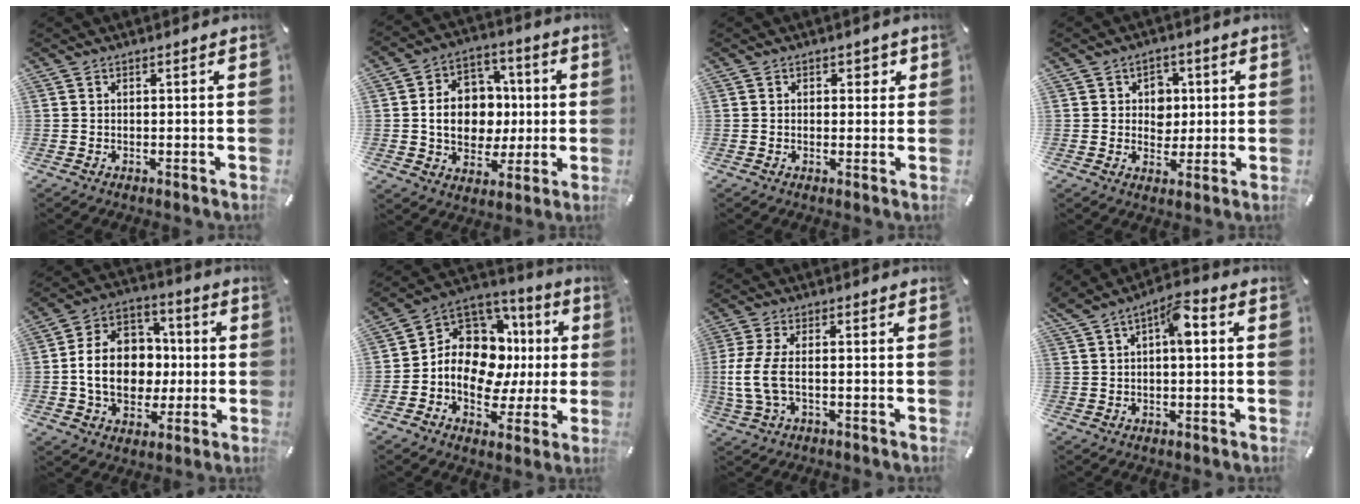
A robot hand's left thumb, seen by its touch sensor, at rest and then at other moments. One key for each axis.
{"total": 13.3, "fx": -0.2, "fy": 11.2, "fz": 7.3, "tx": -0.129, "ty": 0.013, "tz": 0.003}
{"total": 2.0, "fx": 0.4, "fy": 1.7, "fz": 1.0, "tx": 0.002, "ty": -0.003, "tz": -0.001}
{"total": 6.1, "fx": 0.9, "fy": 5.5, "fz": 2.3, "tx": -0.029, "ty": 0.002, "tz": 0.010}
{"total": 15.4, "fx": -1.6, "fy": 12.6, "fz": 8.7, "tx": -0.179, "ty": 0.019, "tz": -0.024}
{"total": 13.4, "fx": 0.7, "fy": 10.9, "fz": 7.7, "tx": -0.133, "ty": -0.027, "tz": 0.018}
{"total": 7.8, "fx": -0.9, "fy": 3.0, "fz": 7.2, "tx": -0.163, "ty": -0.015, "tz": -0.019}
{"total": 7.6, "fx": 2.3, "fy": 3.3, "fz": 6.5, "tx": -0.102, "ty": 0.005, "tz": 0.035}